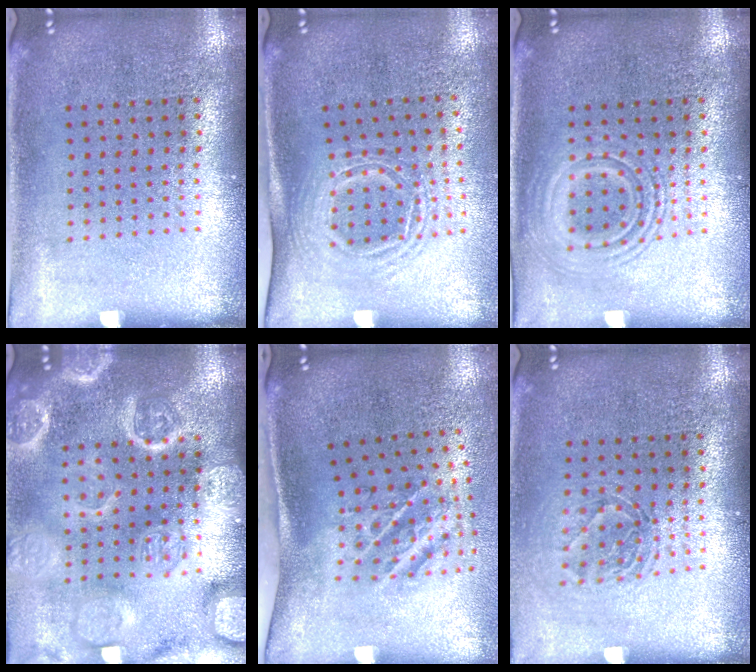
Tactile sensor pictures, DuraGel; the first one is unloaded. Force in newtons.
{"total": 1.7, "press": 1.2, "slide": 1.1}
{"total": 2.5, "press": 2.4, "slide": 0.4}
{"total": 6.2, "press": 6.1, "slide": 0.9}
{"total": 2.2, "press": 1.3, "slide": 1.9}
{"total": 1.2, "press": 1.1, "slide": 0.6}